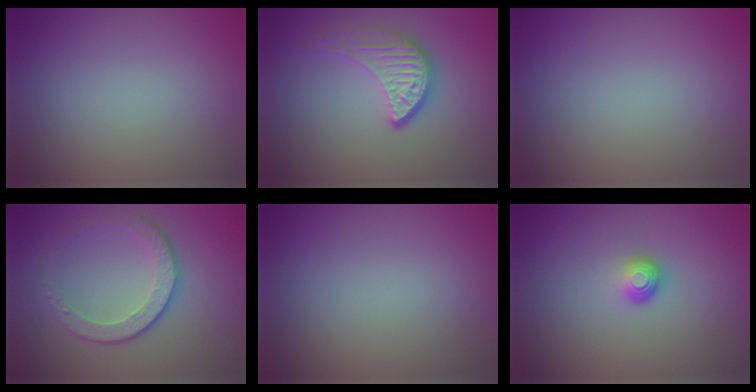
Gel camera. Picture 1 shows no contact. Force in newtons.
{"total": 4.0, "press": 2.9, "slide": 2.8}
{"total": 0.0}
{"total": 4.4, "press": 3.0, "slide": 3.2}
{"total": 0.0}
{"total": 1.8, "press": 1.1, "slide": 1.5}